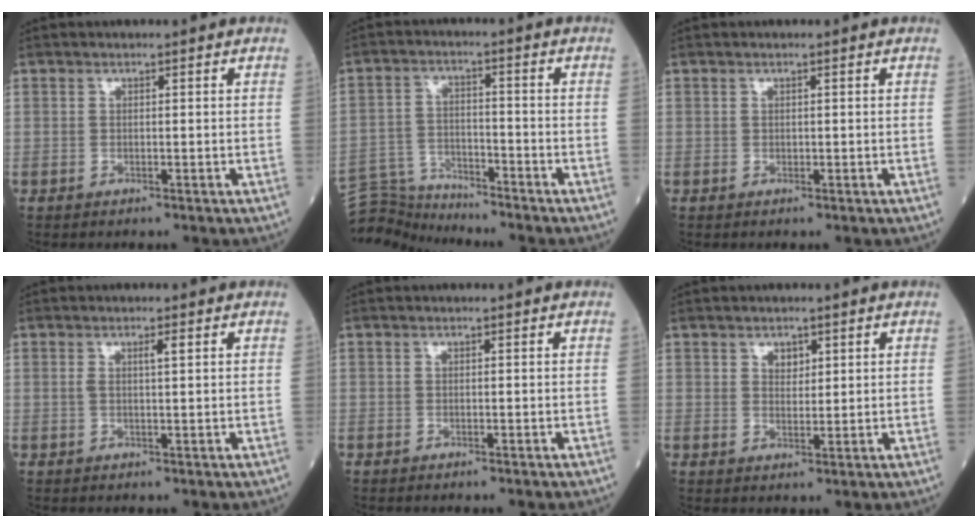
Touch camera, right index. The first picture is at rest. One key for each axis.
{"total": 6.6, "fx": -6.4, "fy": 0.1, "fz": -1.6, "tx": 0.014, "ty": 0.004, "tz": -0.118}
{"total": 0.0}
{"total": 1.6, "fx": 0.6, "fy": 0.0, "fz": 1.5, "tx": -0.031, "ty": 0.003, "tz": 0.009}
{"total": 0.7, "fx": -0.7, "fy": 0.0, "fz": 0.3, "tx": -0.010, "ty": -0.003, "tz": -0.009}
{"total": 2.0, "fx": 1.1, "fy": 1.3, "fz": 1.1, "tx": -0.015, "ty": 0.000, "tz": 0.019}